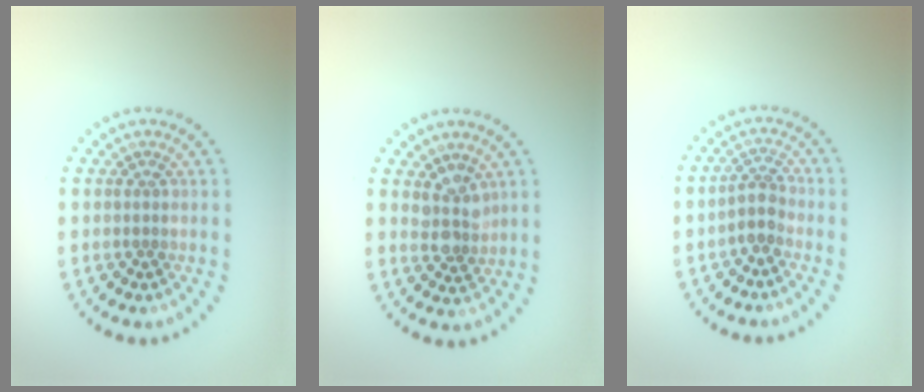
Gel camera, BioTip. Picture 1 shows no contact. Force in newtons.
{"total": 2.5, "press": 2.1, "slide": 1.3}
{"total": 1.9, "press": 1.5, "slide": 1.1}